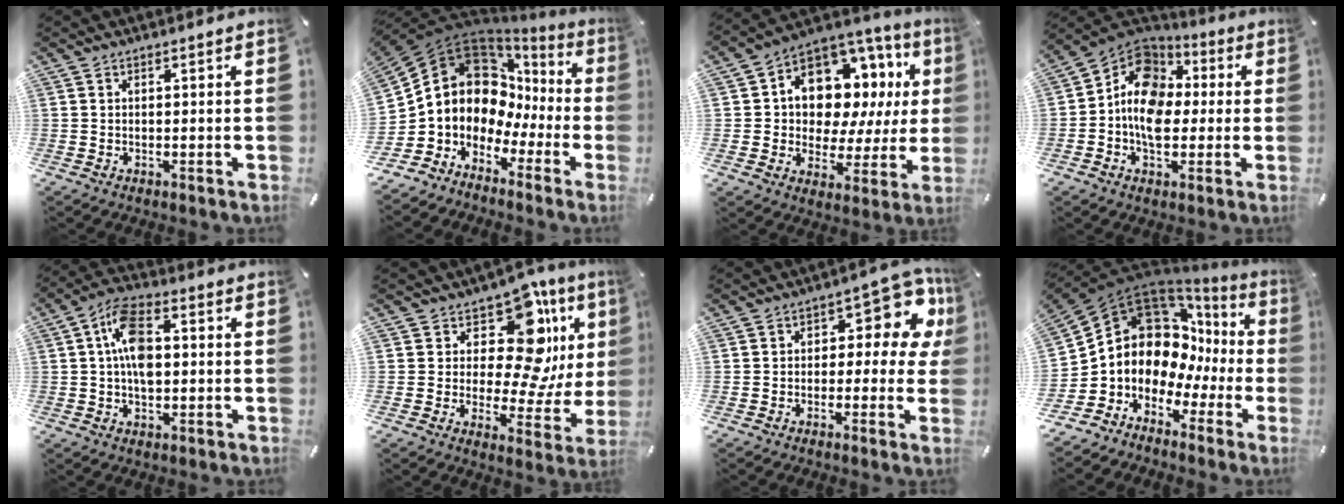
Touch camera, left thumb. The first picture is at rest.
{"total": 10.7, "force": [3.4, 9.2, 4.2], "torque": [-0.102, -0.061, 0.064]}
{"total": 12.2, "force": [5.5, 9.0, 6.2], "torque": [-0.097, -0.057, 0.102]}
{"total": 12.0, "force": [-1.1, 9.8, 6.8], "torque": [-0.129, 0.009, -0.022]}
{"total": 10.1, "force": [0.5, 6.0, 8.2], "torque": [-0.151, 0.007, 0.007]}
{"total": 17.0, "force": [7.3, 9.1, 12.3], "torque": [-0.165, -0.067, 0.122]}
{"total": 10.3, "force": [3.5, 5.5, 8.0], "torque": [-0.097, -0.028, 0.058]}
{"total": 10.6, "force": [3.5, 9.0, 4.4], "torque": [-0.095, -0.072, 0.062]}